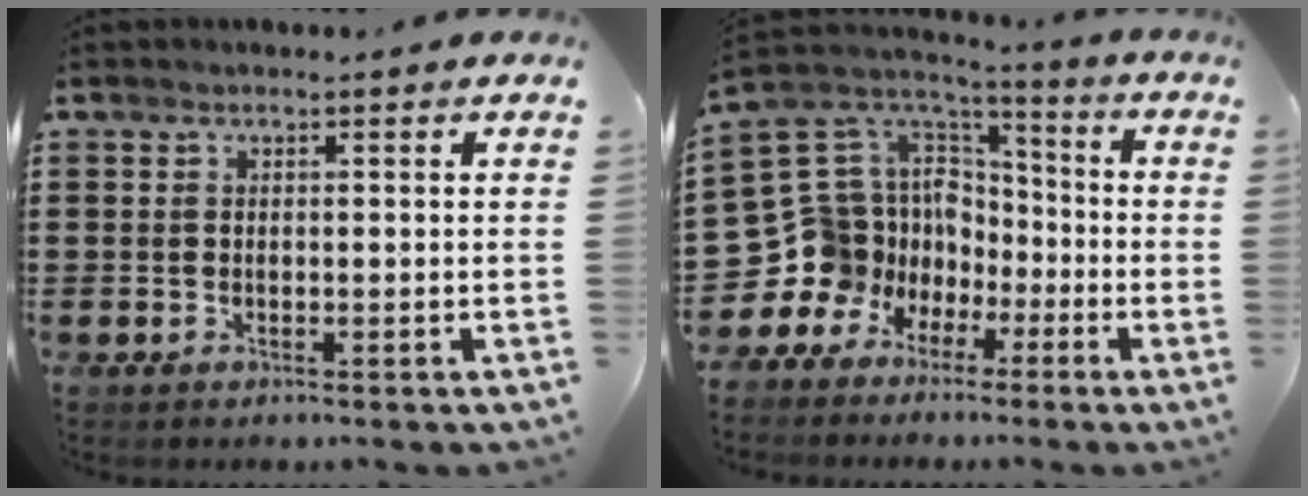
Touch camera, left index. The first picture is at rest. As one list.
[{"total": 11.6, "force": [-3.2, 11.0, 1.8], "torque": [-0.107, -0.034, -0.040]}]